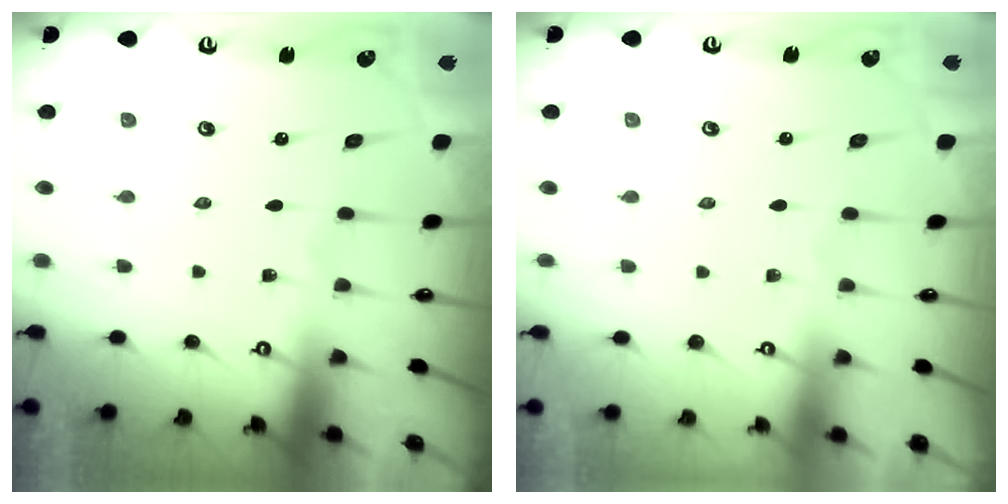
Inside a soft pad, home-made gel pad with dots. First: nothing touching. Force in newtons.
{"total": 0.0}